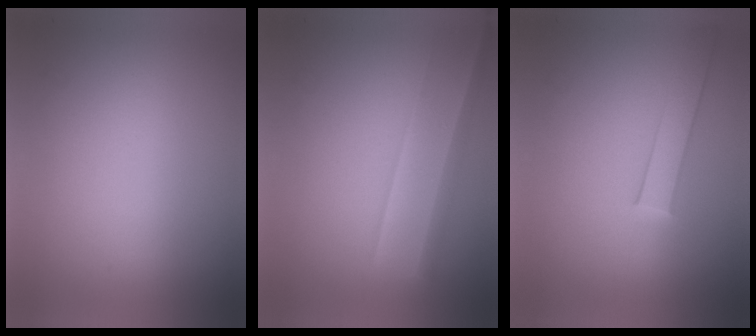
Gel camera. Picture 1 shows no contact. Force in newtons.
{"total": 2.1}
{"total": 1.9}